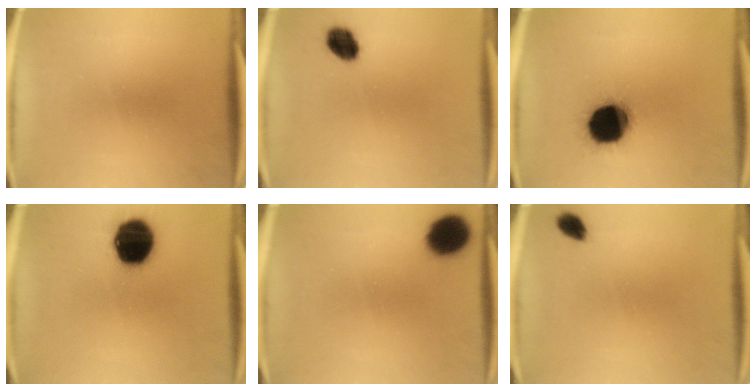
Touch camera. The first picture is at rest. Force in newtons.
{"total": 5.9}
{"total": 19.4}
{"total": 17.2}
{"total": 11.5}
{"total": 2.6}